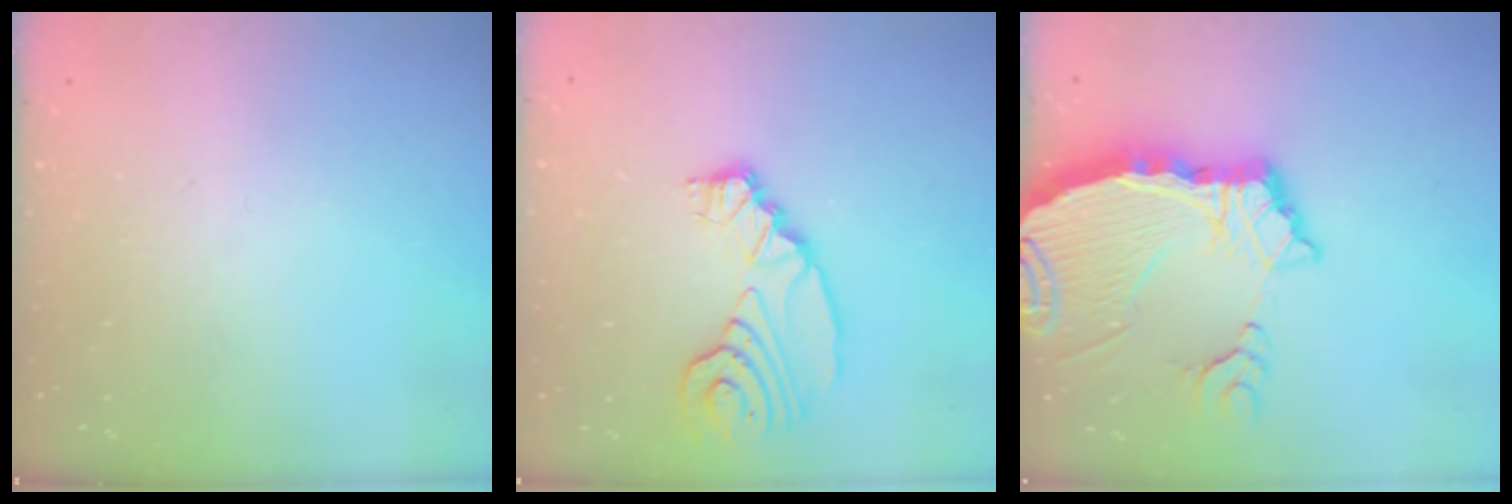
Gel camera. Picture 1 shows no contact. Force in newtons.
{"total": 9.8, "press": 9.7, "slide": 0.9}
{"total": 11.4, "press": 11.3, "slide": 1.6}